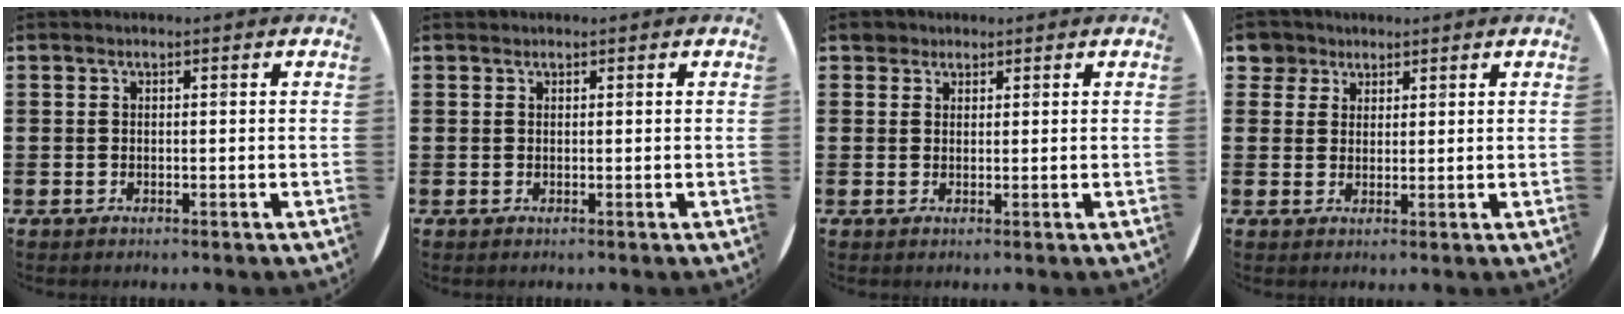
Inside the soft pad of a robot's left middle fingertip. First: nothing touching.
{"total": 0.0}
{"total": 1.8, "force": [1.5, 1.0, 0.2], "torque": [0.001, 0.002, 0.027]}
{"total": 3.4, "force": [2.5, 2.4, 0.2], "torque": [-0.002, 0.002, 0.045]}